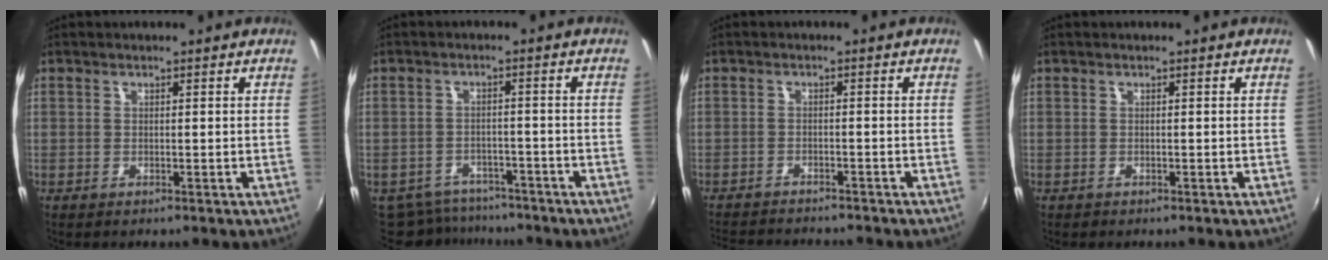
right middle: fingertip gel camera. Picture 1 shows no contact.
{"total": 8.9, "force": [-7.7, 4.0, 2.0], "torque": [-0.052, -0.003, -0.110]}
{"total": 9.3, "force": [-8.6, 1.4, 3.3], "torque": [-0.080, -0.011, -0.131]}
{"total": 0.0}